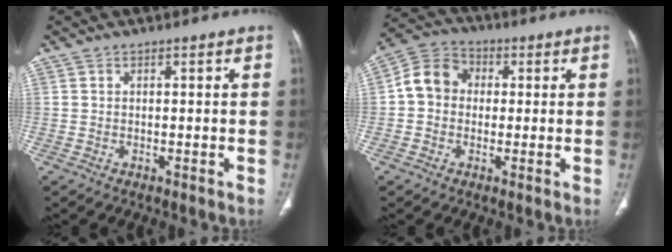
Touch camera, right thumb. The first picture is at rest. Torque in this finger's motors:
{"motor_torque": [-0.10, 0.19, 0.12, -0.12, 0.03]}